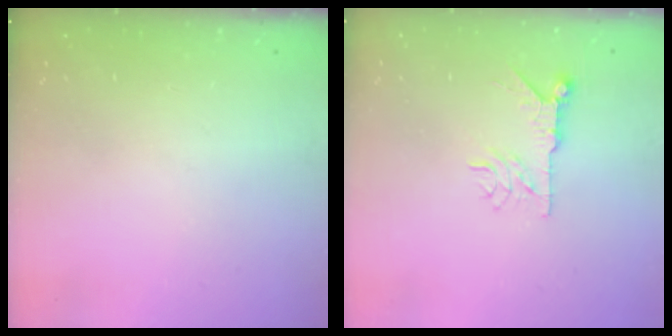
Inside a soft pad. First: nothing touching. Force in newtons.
{"total": 7.3, "press": 7.3, "slide": 0.7}